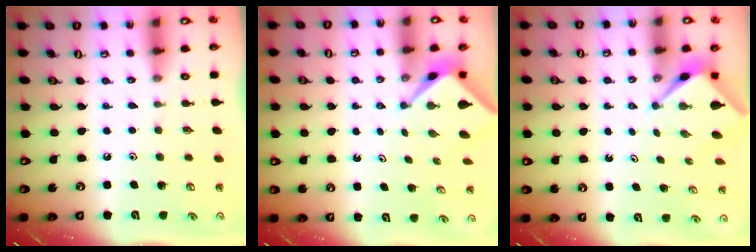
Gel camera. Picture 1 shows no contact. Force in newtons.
{"total": 2.2, "press": 2.2, "slide": 0.3}
{"total": 2.5, "press": 2.5, "slide": 0.2}